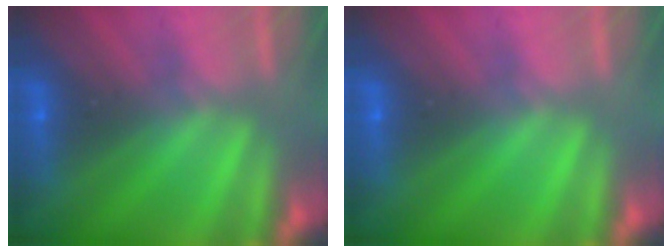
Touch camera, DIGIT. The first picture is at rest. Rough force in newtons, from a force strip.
{"total": 0.0}